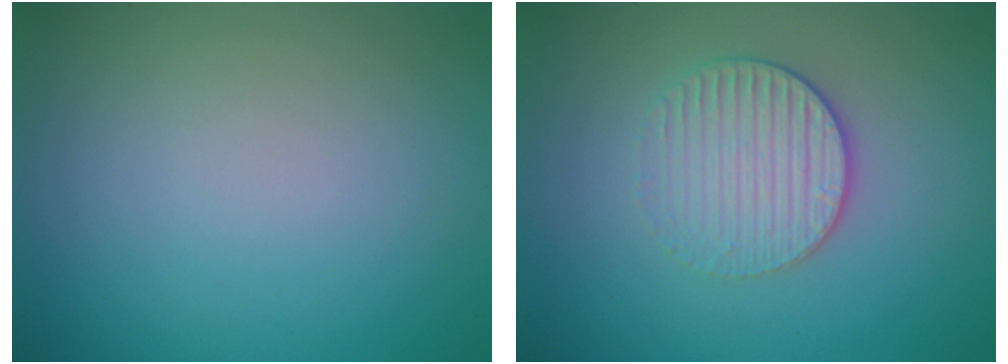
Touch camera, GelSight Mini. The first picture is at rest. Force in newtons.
{"total": 3.0, "press": 2.7, "slide": 1.3}